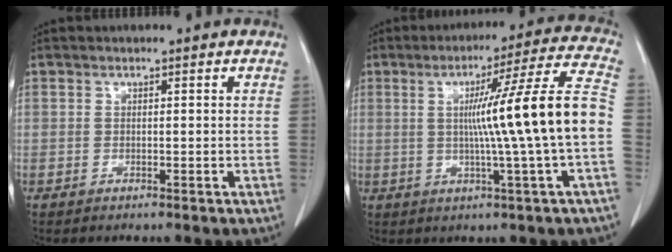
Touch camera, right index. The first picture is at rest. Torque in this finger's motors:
{"motor_torque": [1.55, 0.13, 0.79, 0.21]}